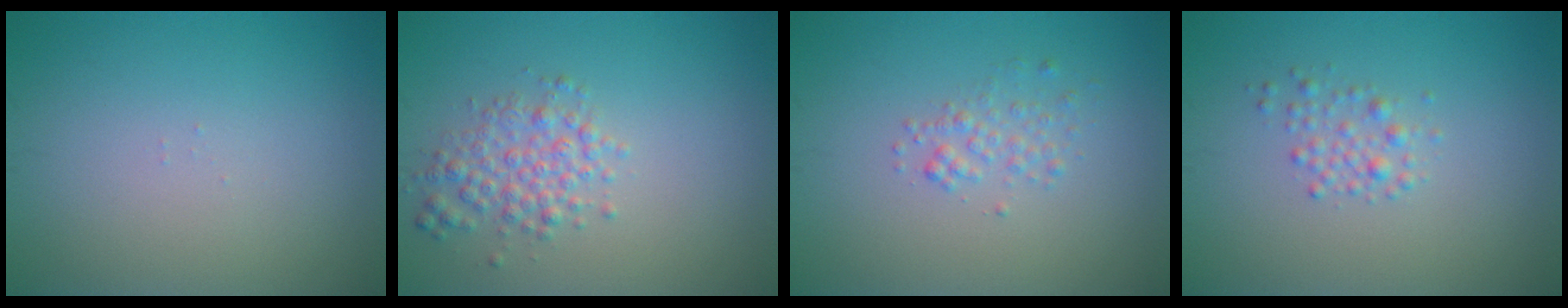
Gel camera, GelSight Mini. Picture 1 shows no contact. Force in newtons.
{"total": 2.8, "press": 2.8, "slide": 0.1}
{"total": 1.5, "press": 1.5, "slide": 0.1}
{"total": 1.6, "press": 1.6, "slide": 0.1}